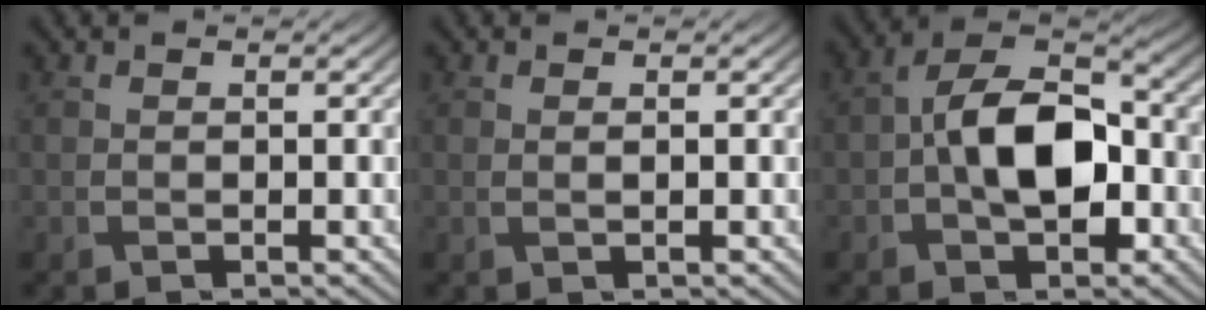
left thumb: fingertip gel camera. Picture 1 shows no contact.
{"total": 0.8, "force": [0.2, 0.1, 0.7], "torque": [-0.017, 0.003, 0.002]}
{"total": 10.1, "force": [-1.1, 5.9, 8.1], "torque": [-0.149, 0.007, -0.026]}